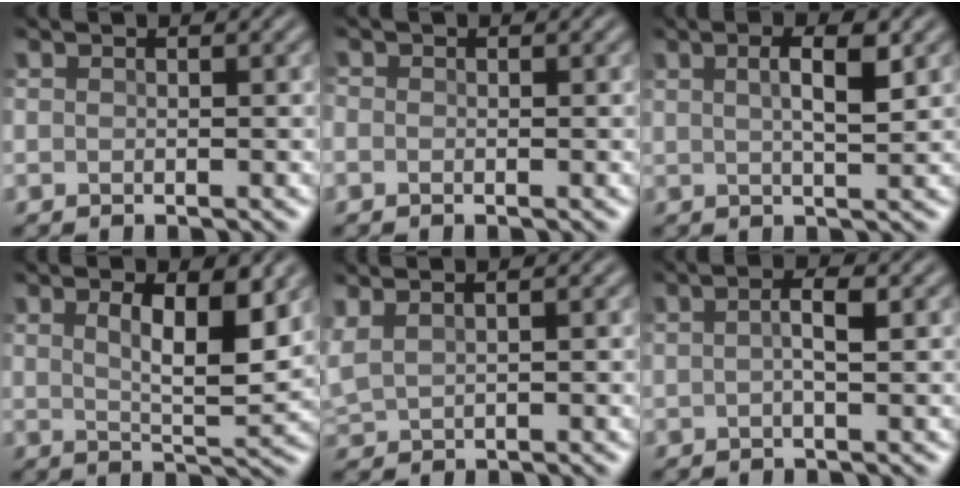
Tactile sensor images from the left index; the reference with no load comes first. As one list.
[{"total": 0.6, "force": [-0.3, 0.5, 0.2], "torque": [-0.004, -0.004, -0.009]}, {"total": 3.7, "force": [1.2, 1.0, 3.3], "torque": [-0.056, 0.003, 0.019]}, {"total": 5.6, "force": [2.1, 1.7, 4.9], "torque": [-0.084, -0.009, 0.035]}, {"total": 2.6, "force": [1.7, 0.9, 1.7], "torque": [-0.051, 0.019, 0.031]}, {"total": 2.2, "force": [0.1, 0.5, 2.1], "torque": [-0.040, 0.003, 0.000]}]